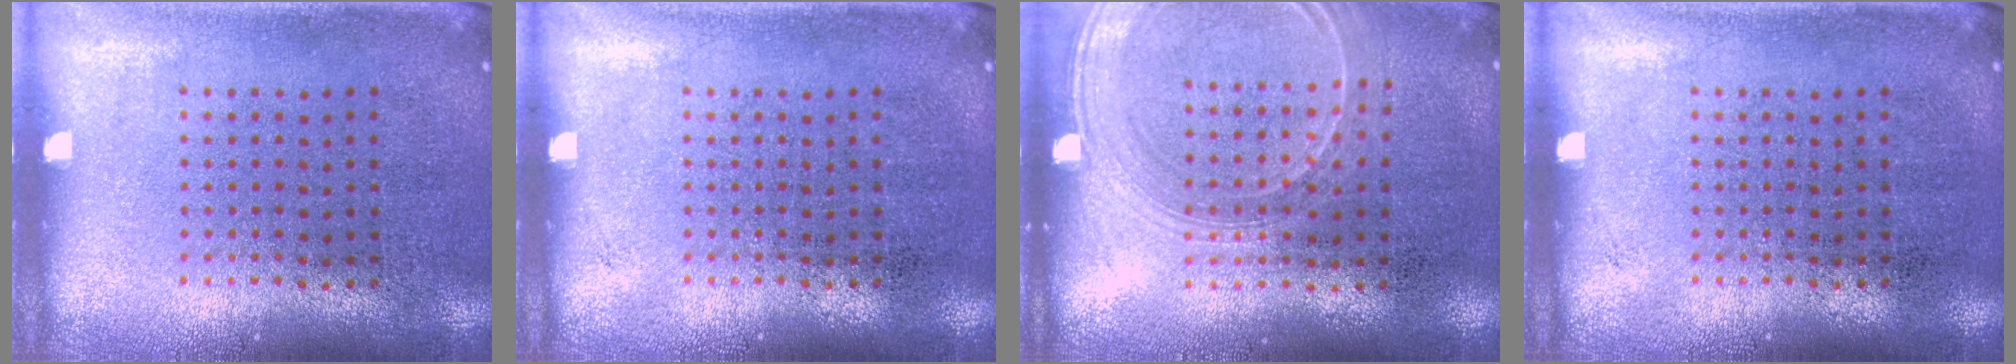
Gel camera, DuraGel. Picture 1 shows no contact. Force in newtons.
{"total": 0.0}
{"total": 1.8, "press": 1.7, "slide": 0.6}
{"total": 0.0}